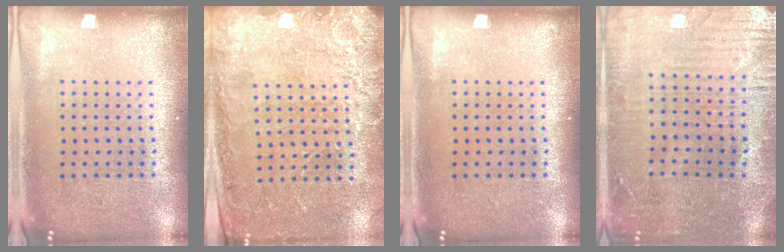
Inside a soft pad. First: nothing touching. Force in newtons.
{"total": 2.5, "press": 2.5, "slide": 0.5}
{"total": 0.0}
{"total": 1.4, "press": 1.3, "slide": 0.5}